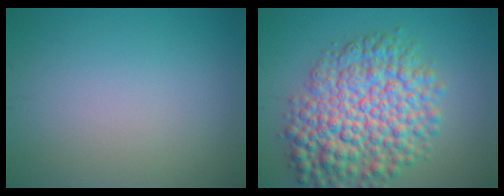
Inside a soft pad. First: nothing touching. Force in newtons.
{"total": 10.0, "press": 10.0, "slide": 0.3}